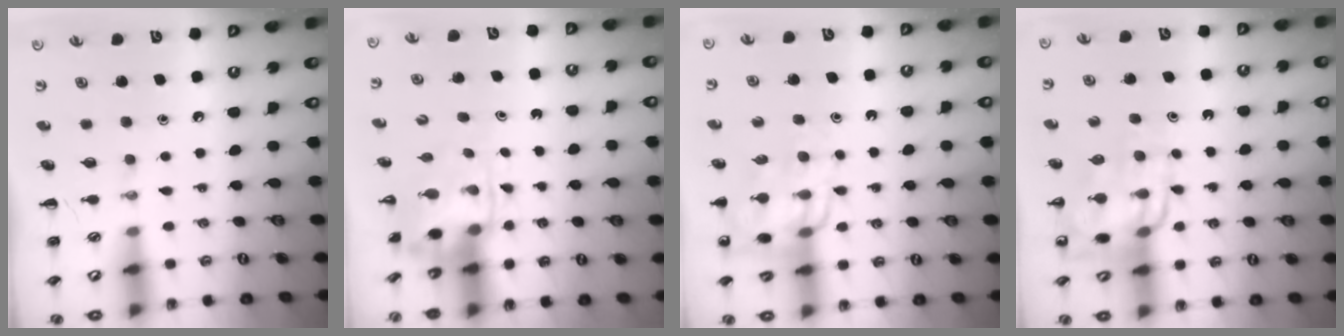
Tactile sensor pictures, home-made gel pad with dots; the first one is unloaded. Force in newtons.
{"total": 3.5, "press": 3.4, "slide": 0.8}
{"total": 12.6, "press": 12.1, "slide": 3.4}
{"total": 12.9, "press": 12.5, "slide": 3.1}